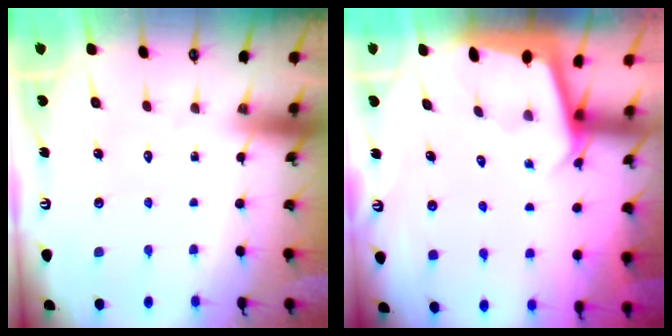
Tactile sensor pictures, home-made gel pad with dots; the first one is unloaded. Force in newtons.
{"total": 1.8, "press": 1.8, "slide": 0.1}